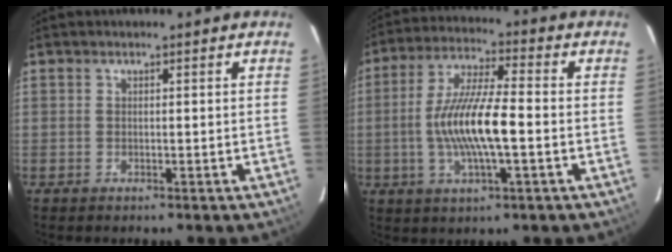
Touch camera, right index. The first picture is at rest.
{"total": 12.8, "force": [-2.1, 2.4, 12.4], "torque": [-0.245, 0.001, -0.040]}